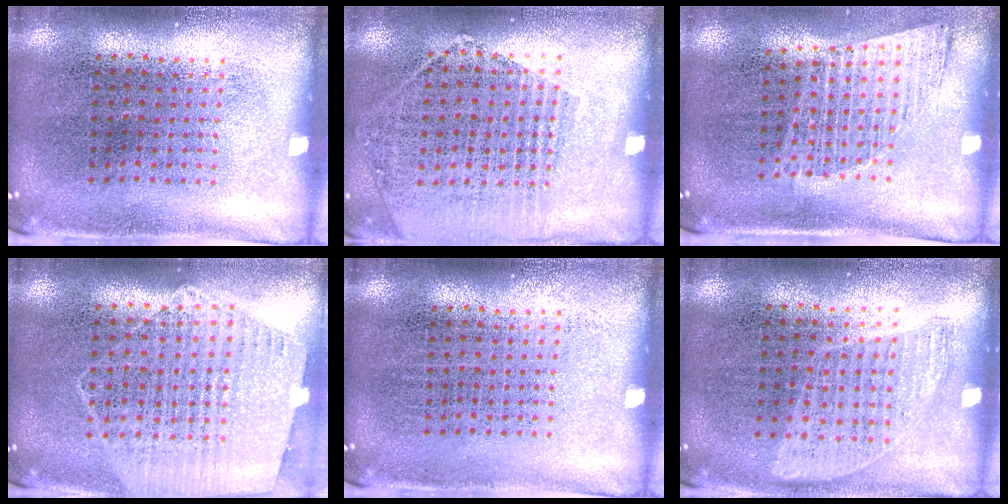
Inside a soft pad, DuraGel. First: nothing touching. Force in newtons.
{"total": 1.2, "press": 1.1, "slide": 0.5}
{"total": 1.2, "press": 1.0, "slide": 0.6}
{"total": 1.2, "press": 1.1, "slide": 0.3}
{"total": 0.0}
{"total": 0.9, "press": 0.8, "slide": 0.5}